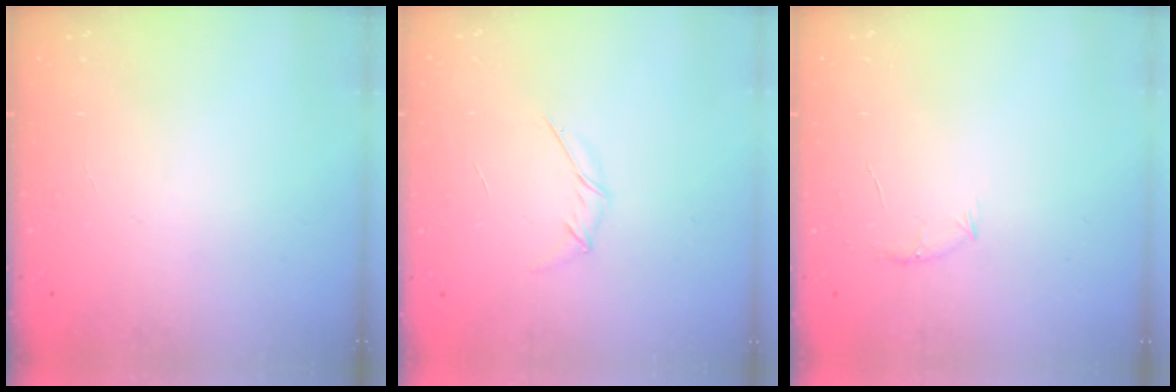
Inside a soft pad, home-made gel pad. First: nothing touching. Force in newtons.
{"total": 4.1, "press": 3.9, "slide": 1.1}
{"total": 5.2, "press": 5.0, "slide": 1.6}